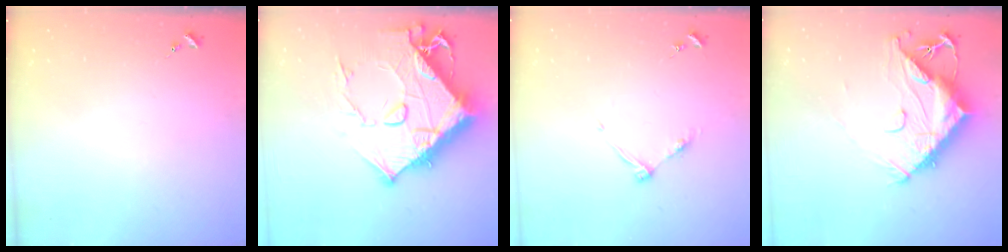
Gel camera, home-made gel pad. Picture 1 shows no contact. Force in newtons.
{"total": 19.8, "press": 19.7, "slide": 2.0}
{"total": 6.0, "press": 6.0, "slide": 0.7}
{"total": 15.7, "press": 15.6, "slide": 1.4}